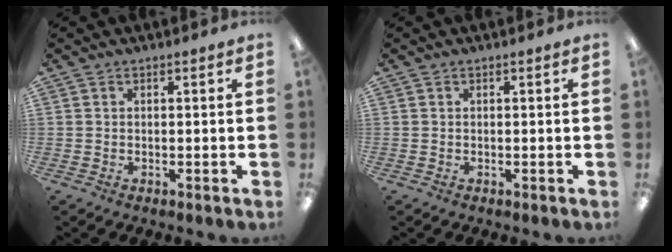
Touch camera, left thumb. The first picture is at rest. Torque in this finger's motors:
{"motor_torque": [-0.30, 0.29, -0.07, 0.07, 0.00]}